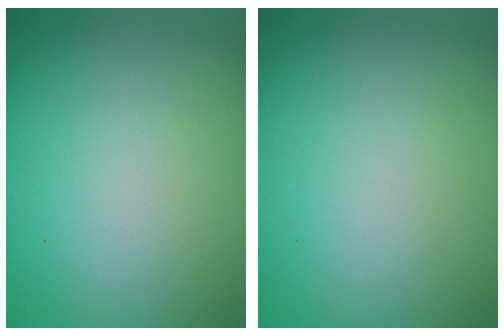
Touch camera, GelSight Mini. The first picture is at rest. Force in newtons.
{"total": 0.0}